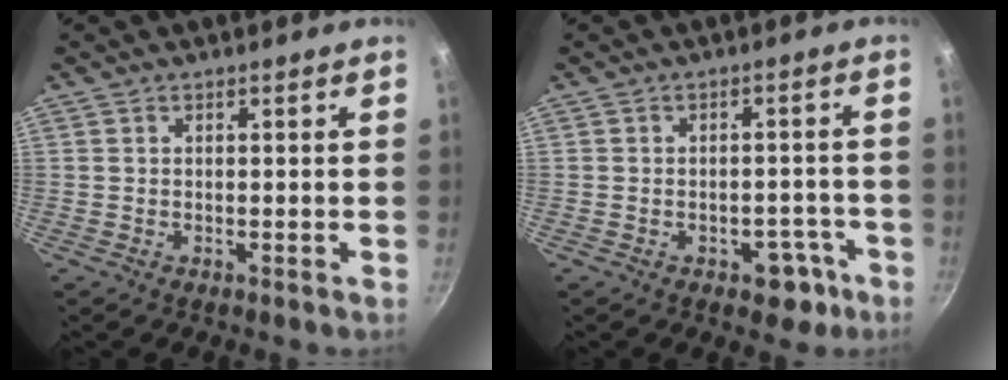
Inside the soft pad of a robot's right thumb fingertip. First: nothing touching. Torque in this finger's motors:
{"motor_torque": [1.08, 0.43, 0.64, -0.34, 0.03]}